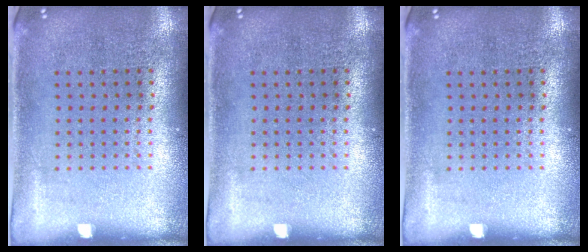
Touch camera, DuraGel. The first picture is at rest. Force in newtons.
{"total": 0.0}
{"total": 0.0}